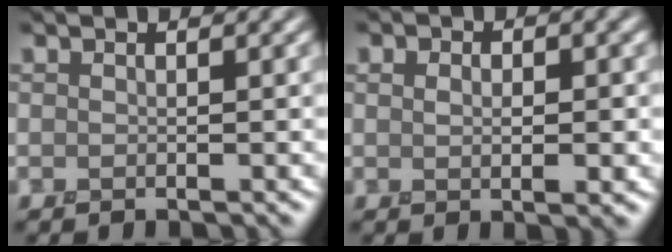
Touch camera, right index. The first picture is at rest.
{"total": 2.9, "force": [0.3, 1.6, 2.4], "torque": [-0.031, -0.002, 0.004]}